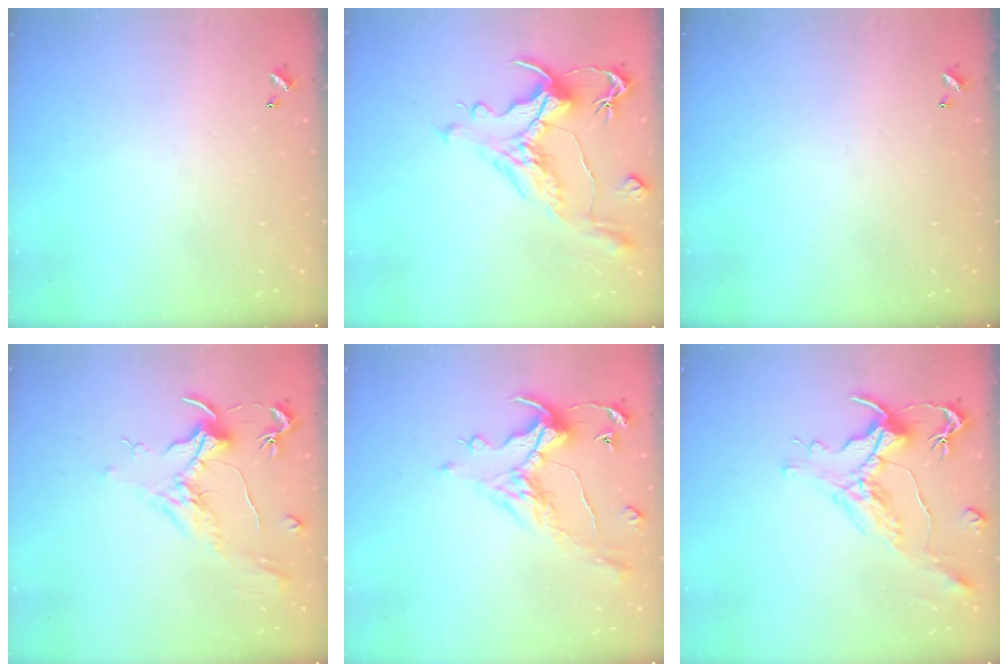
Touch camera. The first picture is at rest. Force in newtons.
{"total": 2.5, "press": 2.0, "slide": 1.5}
{"total": 0.0}
{"total": 1.8, "press": 1.6, "slide": 0.8}
{"total": 1.0, "press": 0.2, "slide": 1.0}
{"total": 1.8, "press": 1.3, "slide": 1.2}